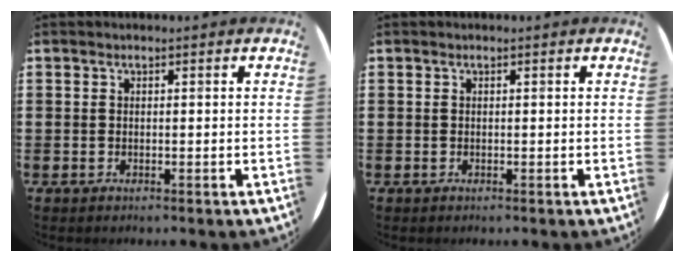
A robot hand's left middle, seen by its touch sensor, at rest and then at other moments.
{"total": 0.0}